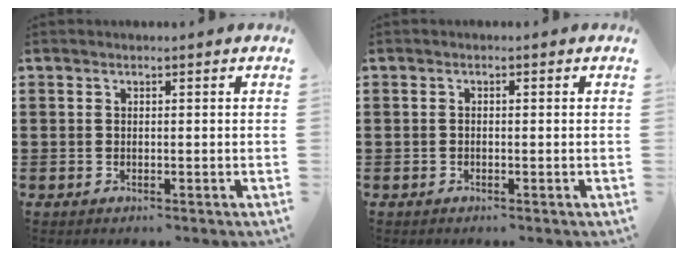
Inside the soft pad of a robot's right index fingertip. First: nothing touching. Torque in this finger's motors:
{"motor_torque": [2.14, 0.00, 0.00, 0.00]}